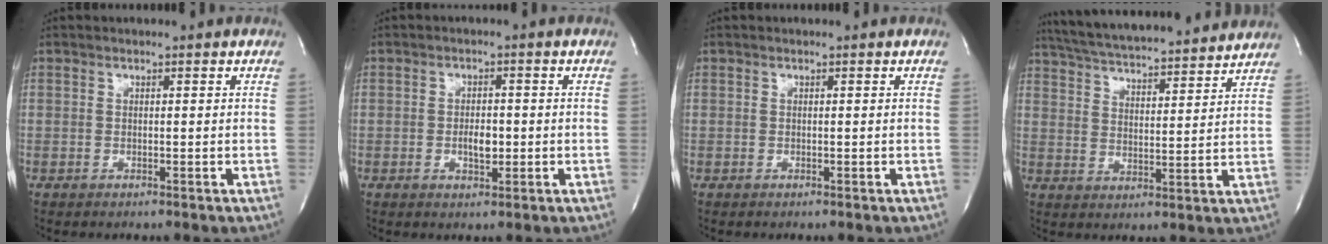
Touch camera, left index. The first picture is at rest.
{"total": 2.9, "force": [-0.6, 1.4, 2.5], "torque": [-0.041, -0.001, -0.010]}
{"total": 0.0}
{"total": 20.2, "force": [18.5, 2.1, 7.9], "torque": [-0.139, 0.018, 0.266]}